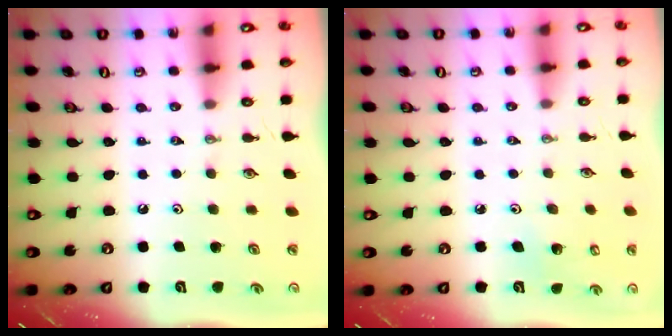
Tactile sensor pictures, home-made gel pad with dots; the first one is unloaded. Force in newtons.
{"total": 3.3, "press": 3.3, "slide": 0.5}